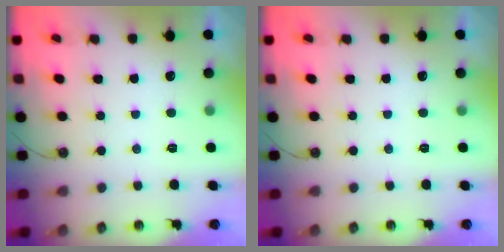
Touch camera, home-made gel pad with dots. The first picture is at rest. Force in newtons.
{"total": 0.0}